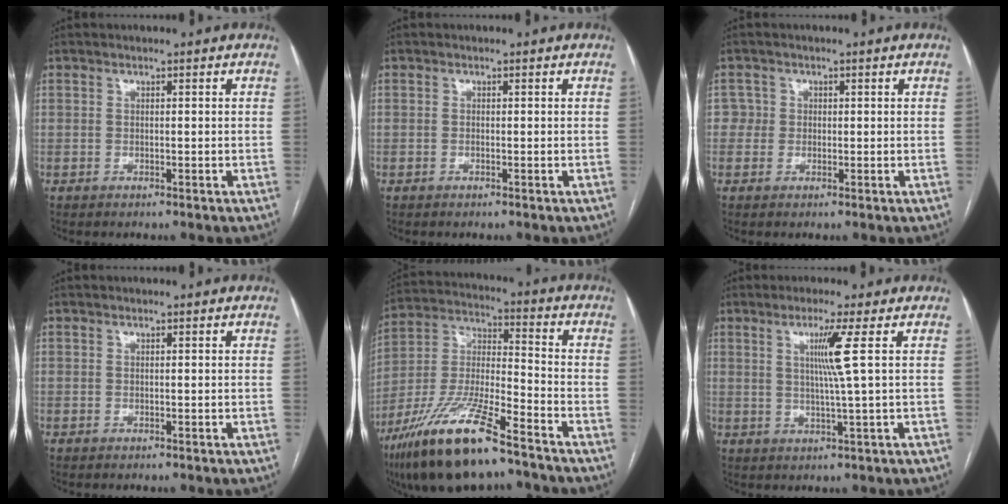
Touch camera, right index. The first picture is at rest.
{"total": 0.0}
{"total": 2.0, "force": [0.1, 2.0, -0.2], "torque": [0.022, 0.007, -0.004]}
{"total": 0.0}
{"total": 18.1, "force": [-12.3, 3.1, 13.0], "torque": [-0.285, -0.030, -0.228]}
{"total": 5.1, "force": [1.4, -1.7, 4.6], "torque": [-0.090, -0.007, 0.027]}